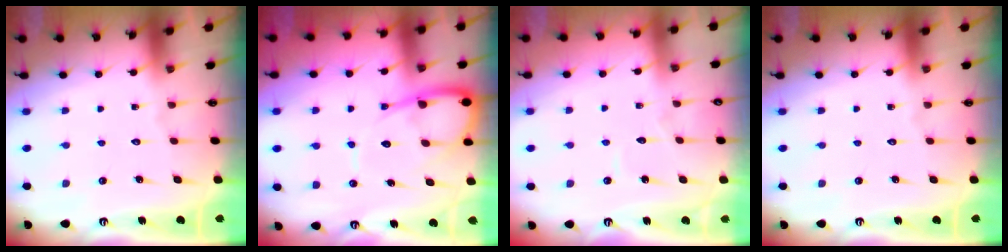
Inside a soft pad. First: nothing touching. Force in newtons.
{"total": 10.4, "press": 10.3, "slide": 1.2}
{"total": 2.7, "press": 2.7, "slide": 0.3}
{"total": 0.0}